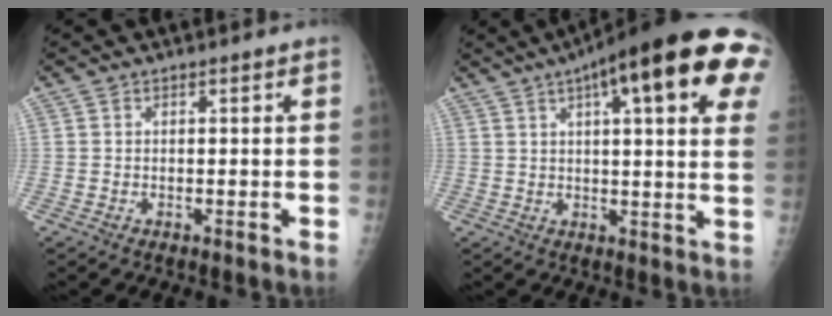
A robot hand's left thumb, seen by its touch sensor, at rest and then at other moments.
{"total": 25.4, "force": [11.0, 6.2, 22.0], "torque": [-0.267, 0.016, 0.145]}